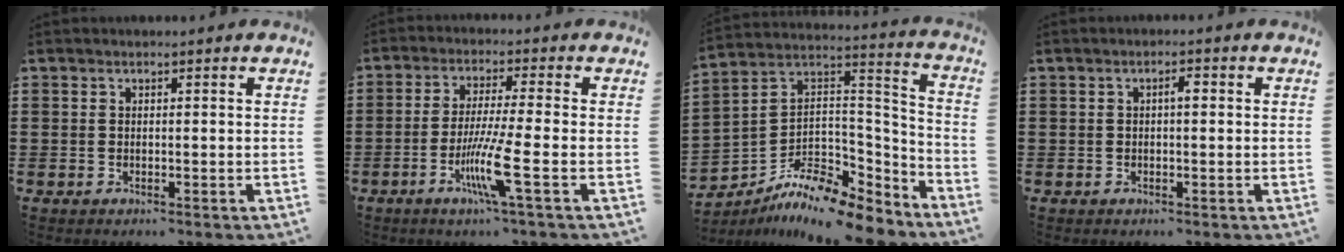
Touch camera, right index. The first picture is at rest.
{"total": 8.5, "force": [-3.1, -0.2, 7.9], "torque": [-0.158, -0.020, -0.061]}
{"total": 9.9, "force": [-8.4, 3.0, 4.2], "torque": [-0.082, 0.010, -0.167]}
{"total": 1.6, "force": [0.0, 0.5, 1.5], "torque": [-0.029, 0.003, -0.001]}